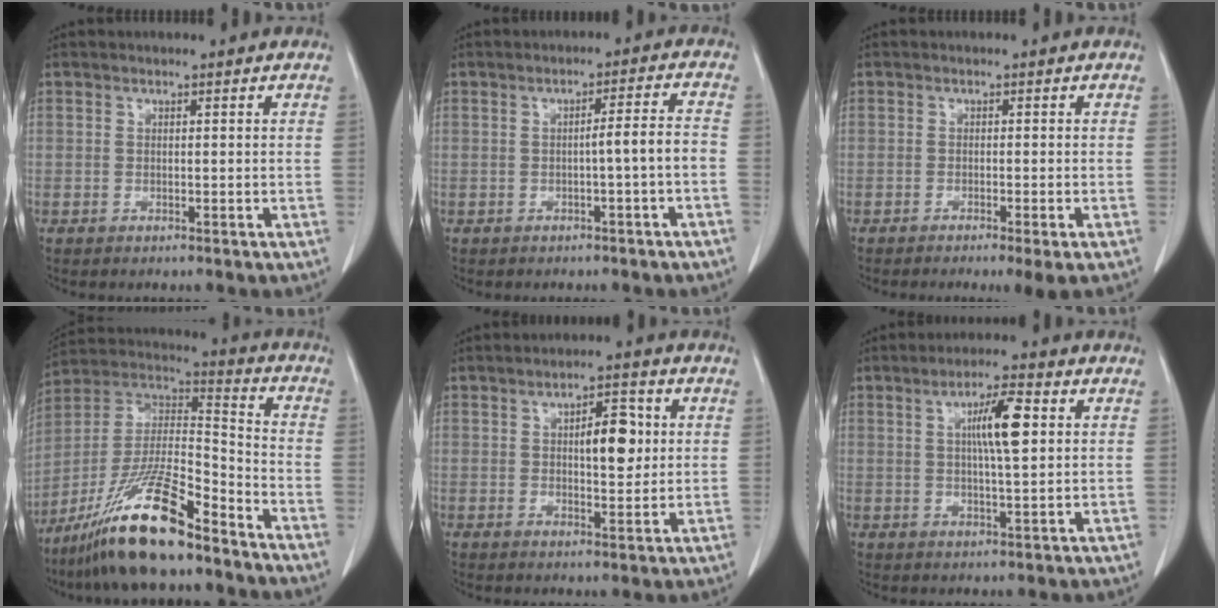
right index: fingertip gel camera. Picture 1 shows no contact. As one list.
[{"total": 3.8, "force": [-1.3, -0.5, 3.6], "torque": [-0.050, 0.009, -0.018]}, {"total": 3.4, "force": [-2.2, -0.2, 2.6], "torque": [-0.031, -0.011, -0.032]}, {"total": 17.9, "force": [-12.7, 2.4, 12.4], "torque": [-0.253, -0.010, -0.231]}, {"total": 6.5, "force": [1.3, 2.4, 5.9], "torque": [-0.086, 0.005, 0.021]}, {"total": 7.2, "force": [1.7, 0.8, 6.9], "torque": [-0.120, 0.005, 0.030]}]